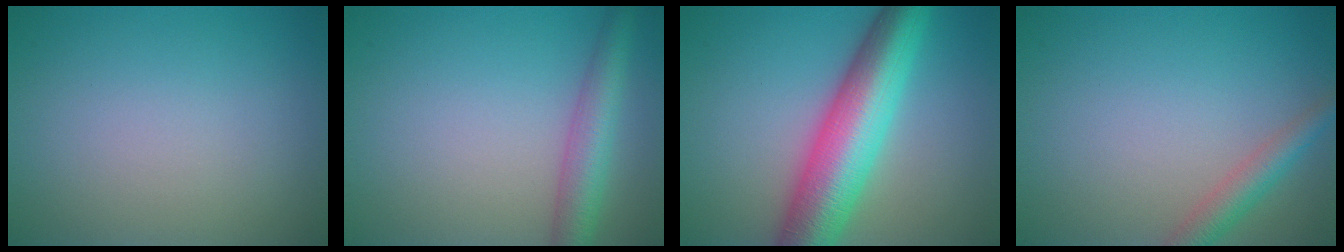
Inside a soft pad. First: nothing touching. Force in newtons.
{"total": 4.2, "press": 4.2, "slide": 0.2}
{"total": 10.1, "press": 10.1, "slide": 0.1}
{"total": 2.7, "press": 2.7, "slide": 0.1}